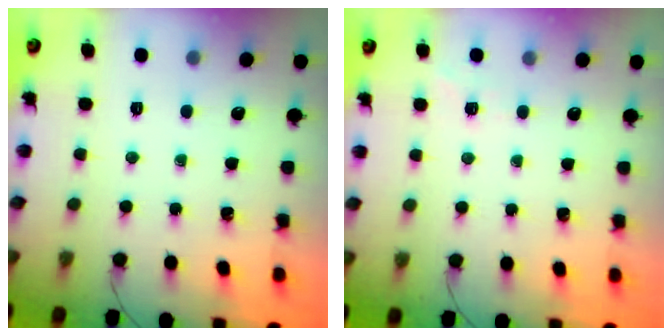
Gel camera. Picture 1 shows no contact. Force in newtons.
{"total": 5.7, "press": 5.4, "slide": 1.6}